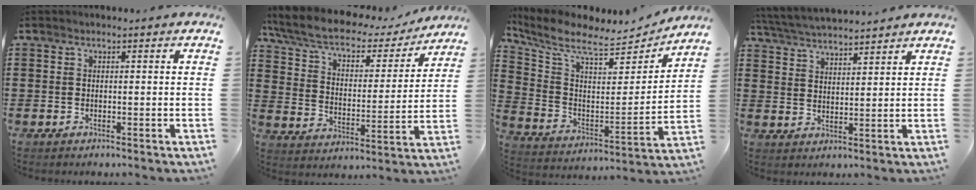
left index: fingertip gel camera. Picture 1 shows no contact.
{"total": 7.4, "force": [6.0, 2.1, 3.8], "torque": [-0.100, -0.035, 0.101]}
{"total": 9.2, "force": [7.7, 1.9, 4.5], "torque": [-0.124, -0.053, 0.130]}
{"total": 4.4, "force": [4.4, 0.0, 0.8], "torque": [-0.033, -0.018, 0.078]}